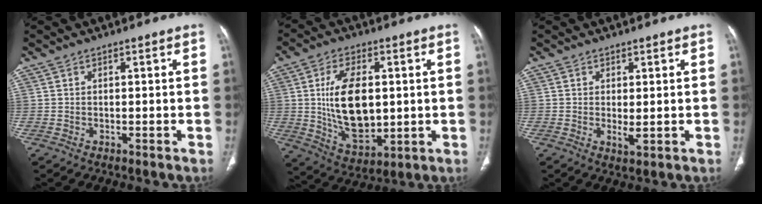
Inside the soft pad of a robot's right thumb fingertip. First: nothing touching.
{"total": 15.4, "force": [1.2, 8.6, 12.8], "torque": [-0.212, -0.013, 0.033]}
{"total": 2.1, "force": [0.0, 0.7, 2.0], "torque": [-0.038, -0.008, 0.004]}